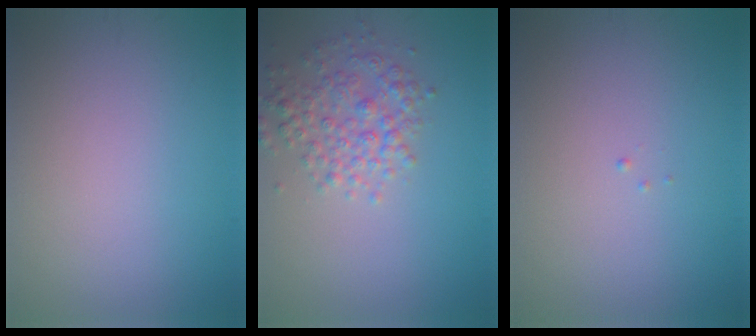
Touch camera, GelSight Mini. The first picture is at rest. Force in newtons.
{"total": 3.3, "press": 3.3, "slide": 0.1}
{"total": 0.0}